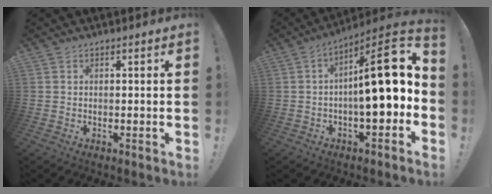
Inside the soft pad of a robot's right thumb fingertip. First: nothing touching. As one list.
[{"total": 18.4, "force": [0.4, 5.9, 17.4], "torque": [-0.237, 0.001, 0.004]}]